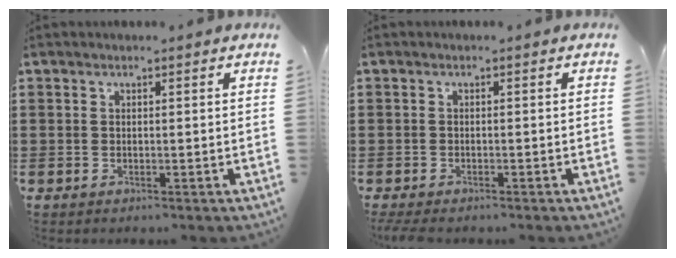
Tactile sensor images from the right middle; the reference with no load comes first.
{"total": 1.1, "force": [-1.0, 0.4, 0.2], "torque": [-0.014, -0.003, -0.022]}